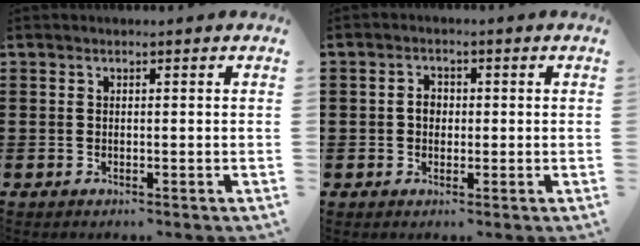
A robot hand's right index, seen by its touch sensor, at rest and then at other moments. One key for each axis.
{"total": 2.3, "fx": -0.1, "fy": 1.8, "fz": 1.4, "tx": -0.029, "ty": 0.008, "tz": -0.004}